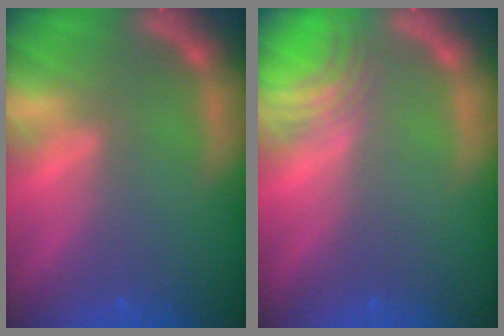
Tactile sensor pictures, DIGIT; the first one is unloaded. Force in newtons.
{"total": 3.4}